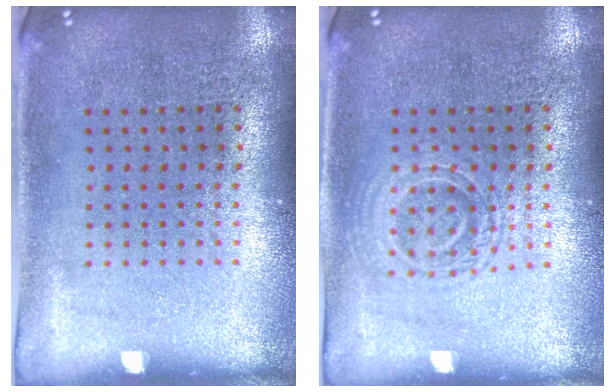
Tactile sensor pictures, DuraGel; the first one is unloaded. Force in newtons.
{"total": 1.1, "press": 1.0, "slide": 0.3}